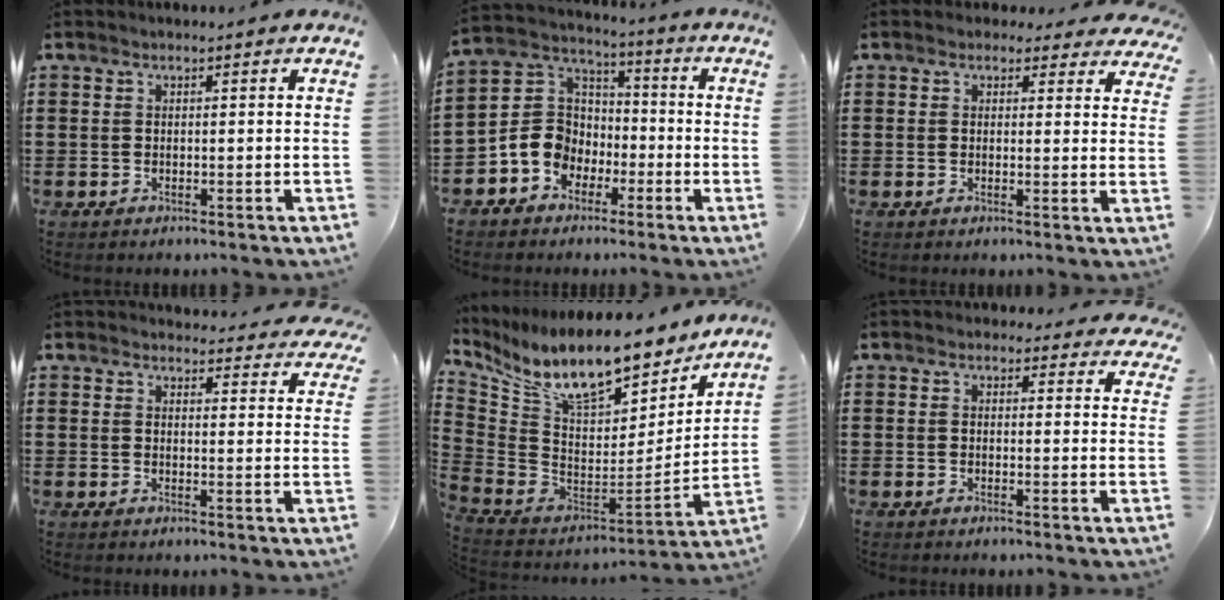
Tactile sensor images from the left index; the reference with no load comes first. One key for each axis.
{"total": 7.6, "fx": -2.8, "fy": 6.7, "fz": 2.3, "tx": -0.093, "ty": 0.008, "tz": -0.063}
{"total": 2.2, "fx": 1.8, "fy": 1.2, "fz": 0.6, "tx": -0.014, "ty": 0.000, "tz": 0.031}
{"total": 3.6, "fx": 3.4, "fy": 0.7, "fz": 0.6, "tx": -0.017, "ty": -0.017, "tz": 0.062}
{"total": 12.6, "fx": 9.9, "fy": 3.3, "fz": 7.1, "tx": -0.159, "ty": -0.071, "tz": 0.172}
{"total": 2.1, "fx": 1.9, "fy": 0.9, "fz": 0.3, "tx": -0.006, "ty": -0.002, "tz": 0.033}